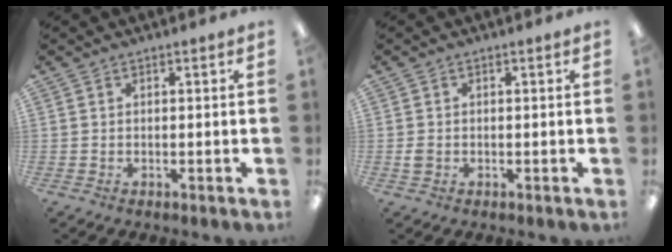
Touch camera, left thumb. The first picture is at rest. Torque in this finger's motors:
{"motor_torque": [-0.12, 0.07, 0.06, -0.04, 0.00]}